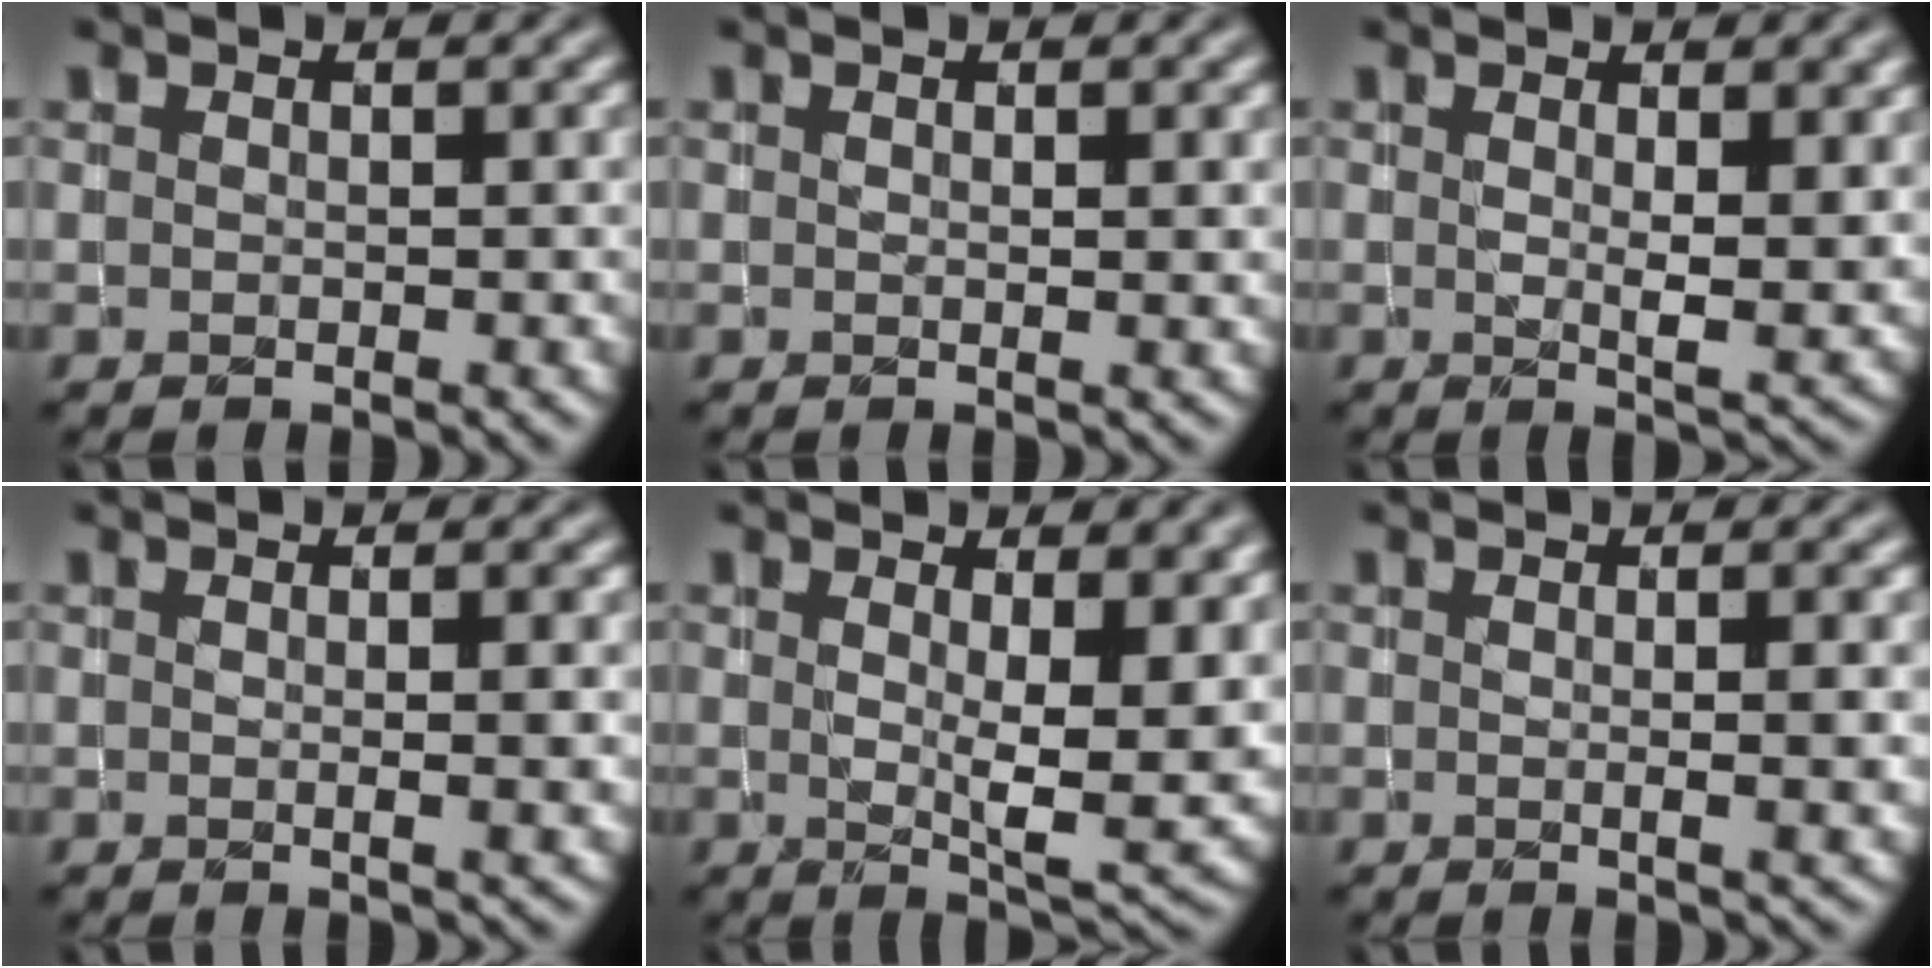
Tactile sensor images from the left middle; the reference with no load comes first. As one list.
[{"total": 0.6, "force": [0.3, 0.2, 0.5], "torque": [-0.004, 0.000, 0.005]}, {"total": 3.5, "force": [1.4, 1.1, 3.0], "torque": [-0.047, -0.010, 0.027]}, {"total": 2.9, "force": [0.4, 1.0, 2.7], "torque": [-0.022, 0.006, 0.001]}, {"total": 7.5, "force": [2.1, 2.5, 6.8], "torque": [-0.091, -0.014, 0.038]}, {"total": 3.3, "force": [0.4, 1.2, 3.1], "torque": [-0.025, 0.008, -0.001]}]